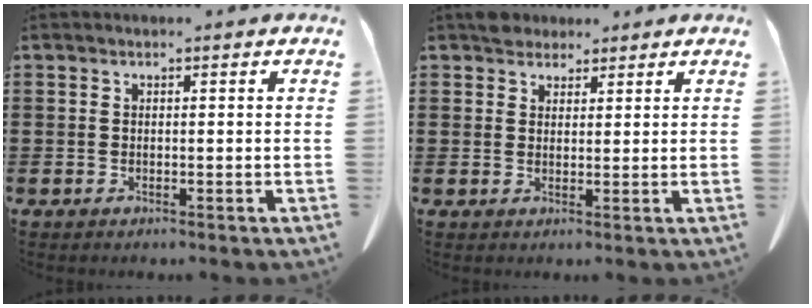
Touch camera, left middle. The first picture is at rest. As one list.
[{"total": 3.1, "force": [2.7, 1.5, 0.5], "torque": [-0.009, 0.002, 0.052]}]